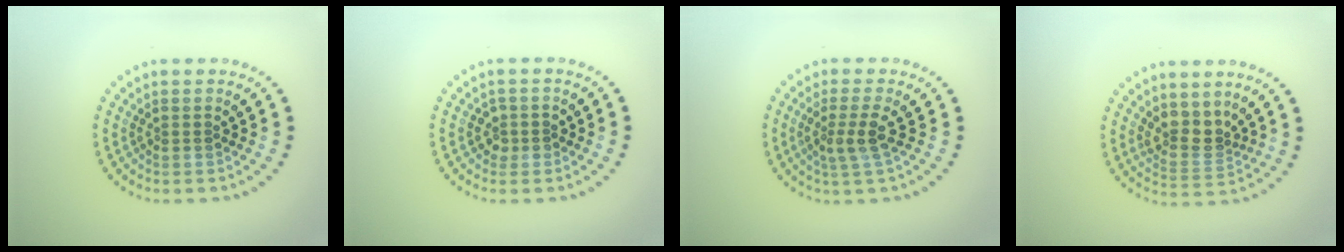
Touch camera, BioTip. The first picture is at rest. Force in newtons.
{"total": 1.2, "press": 1.1, "slide": 0.6}
{"total": 2.5, "press": 2.0, "slide": 1.5}
{"total": 2.8, "press": 2.3, "slide": 1.6}